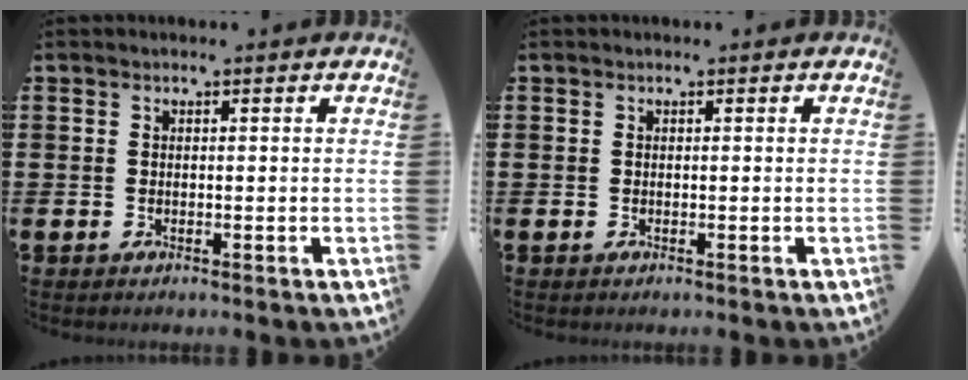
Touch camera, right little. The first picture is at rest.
{"total": 0.0}